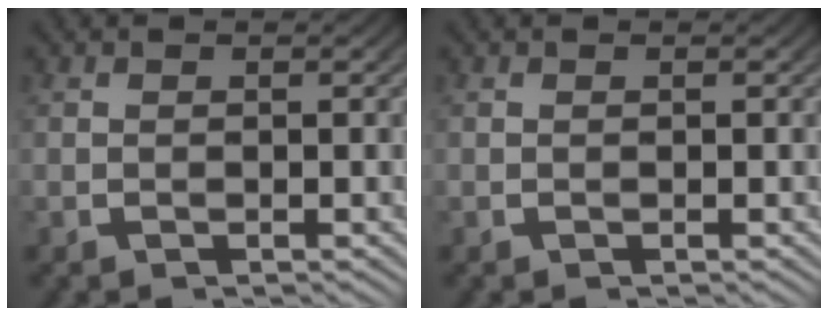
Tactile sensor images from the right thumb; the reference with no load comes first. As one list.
[{"total": 0.0}]